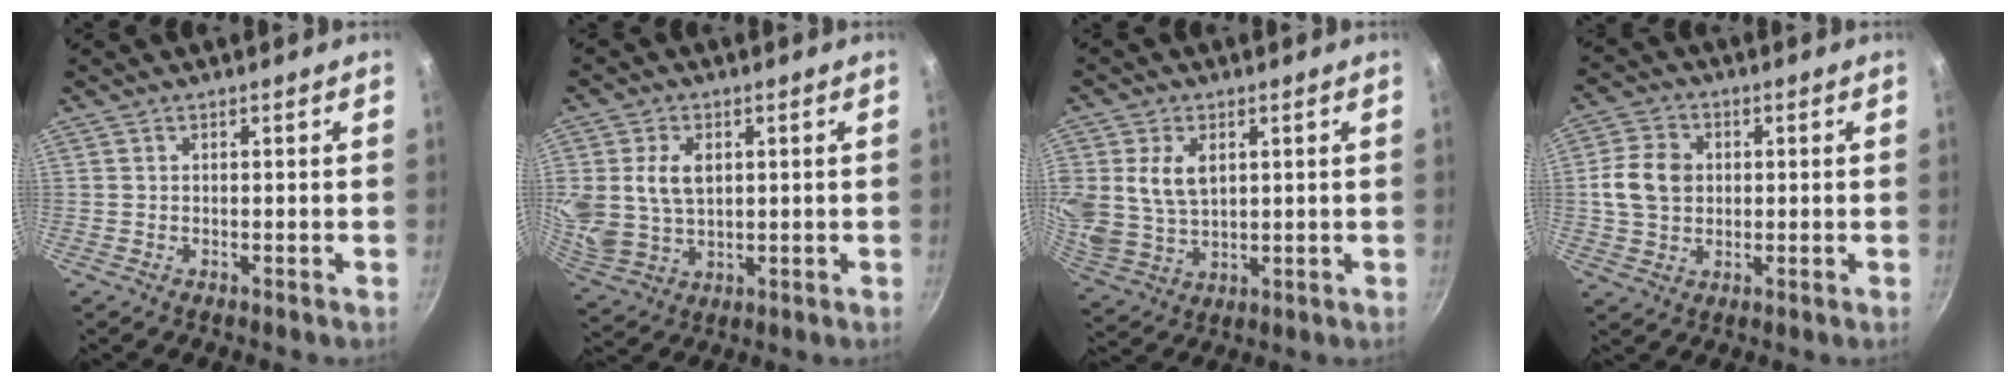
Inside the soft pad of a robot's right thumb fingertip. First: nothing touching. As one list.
[{"total": 10.9, "force": [2.2, 7.7, 7.3], "torque": [-0.131, -0.018, 0.052]}, {"total": 10.2, "force": [2.6, 7.0, 6.8], "torque": [-0.122, -0.020, 0.059]}, {"total": 8.7, "force": [0.8, 6.9, 5.1], "torque": [-0.081, 0.005, 0.006]}]